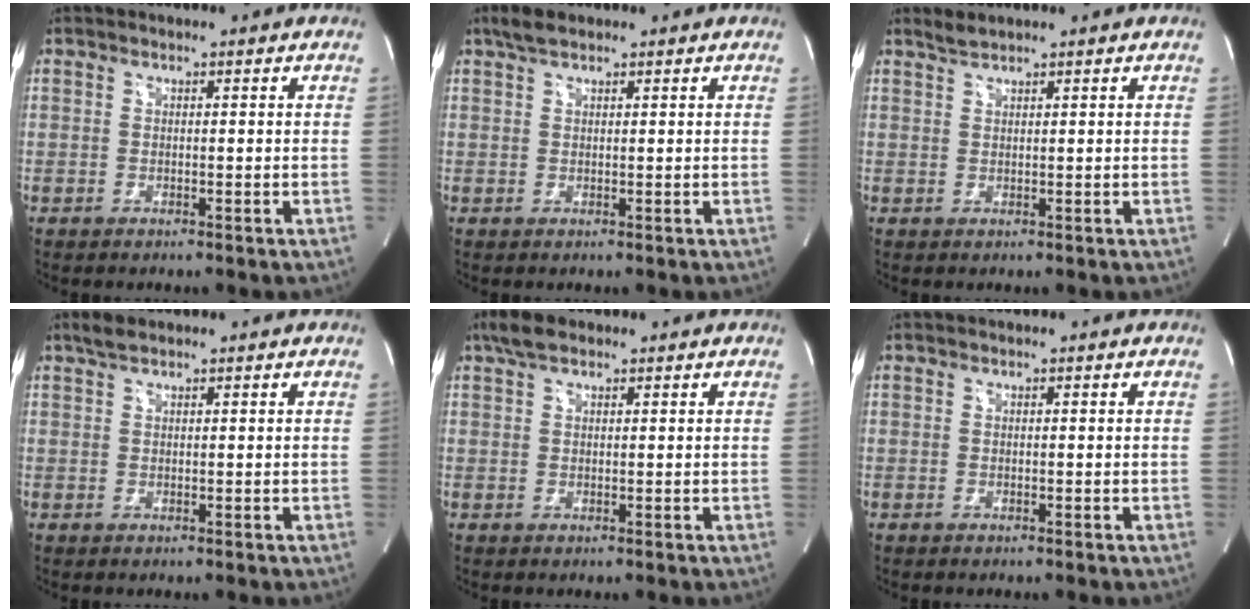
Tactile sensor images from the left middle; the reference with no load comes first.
{"total": 2.6, "force": [2.0, 0.9, 1.5], "torque": [-0.034, 0.013, 0.038]}
{"total": 1.3, "force": [1.3, -0.2, 0.2], "torque": [-0.007, 0.006, 0.031]}
{"total": 1.8, "force": [1.4, 0.5, 0.9], "torque": [-0.025, 0.012, 0.030]}
{"total": 3.4, "force": [2.4, 1.4, 1.9], "torque": [-0.045, 0.019, 0.046]}
{"total": 0.0}